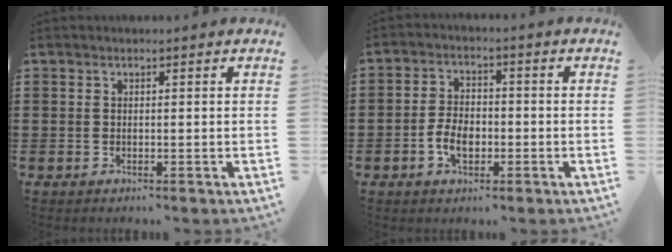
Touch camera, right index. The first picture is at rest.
{"total": 4.8, "force": [-1.6, 3.0, 3.5], "torque": [-0.077, 0.002, -0.033]}